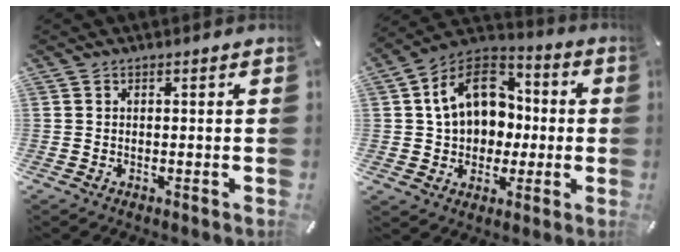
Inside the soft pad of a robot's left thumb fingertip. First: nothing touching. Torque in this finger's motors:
{"motor_torque": [1.94, 3.06, 0.54, -0.22, 0.23]}